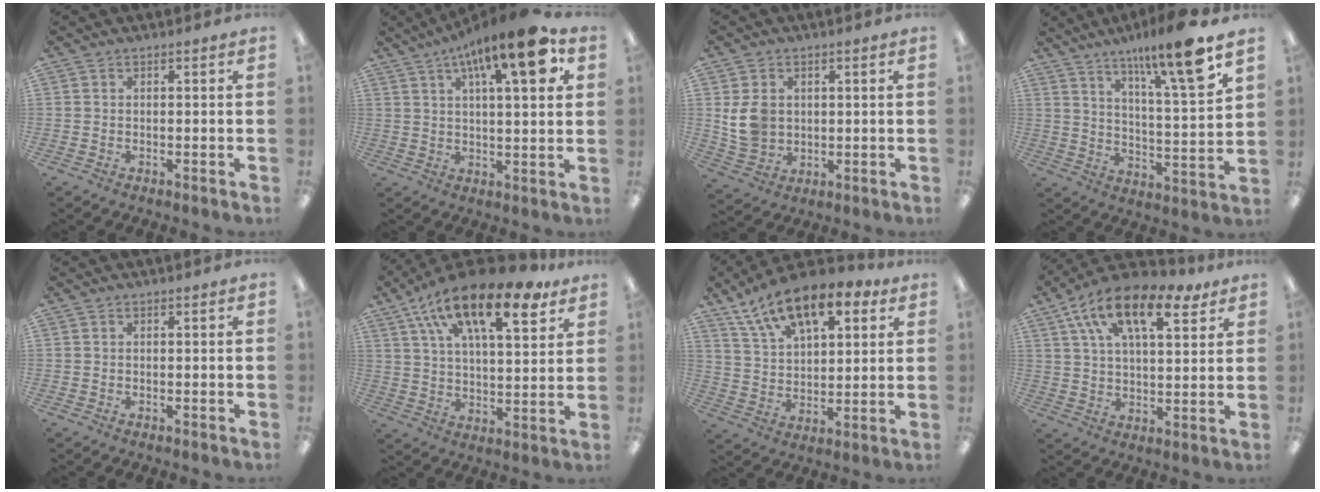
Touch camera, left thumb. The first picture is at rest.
{"total": 16.1, "force": [7.9, 4.5, 13.3], "torque": [-0.200, -0.031, 0.118]}
{"total": 7.2, "force": [1.5, 6.0, 3.7], "torque": [-0.067, 0.001, 0.029]}
{"total": 15.4, "force": [10.8, 1.9, 10.8], "torque": [-0.168, -0.064, 0.166]}
{"total": 0.0}
{"total": 20.6, "force": [12.2, 7.8, 14.7], "torque": [-0.244, -0.054, 0.201]}
{"total": 15.9, "force": [10.5, 7.2, 9.5], "torque": [-0.166, -0.043, 0.186]}
{"total": 17.1, "force": [9.5, 7.9, 11.8], "torque": [-0.195, -0.029, 0.160]}